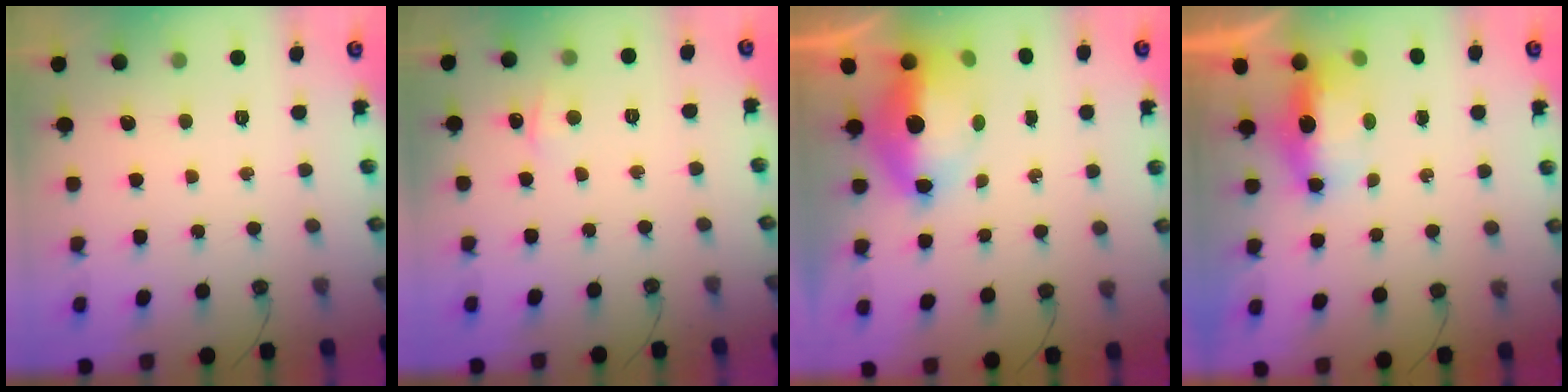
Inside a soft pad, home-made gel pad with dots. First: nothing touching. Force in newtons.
{"total": 3.1, "press": 3.0, "slide": 0.4}
{"total": 12.1, "press": 12.1, "slide": 1.2}
{"total": 14.9, "press": 8.9, "slide": 11.9}